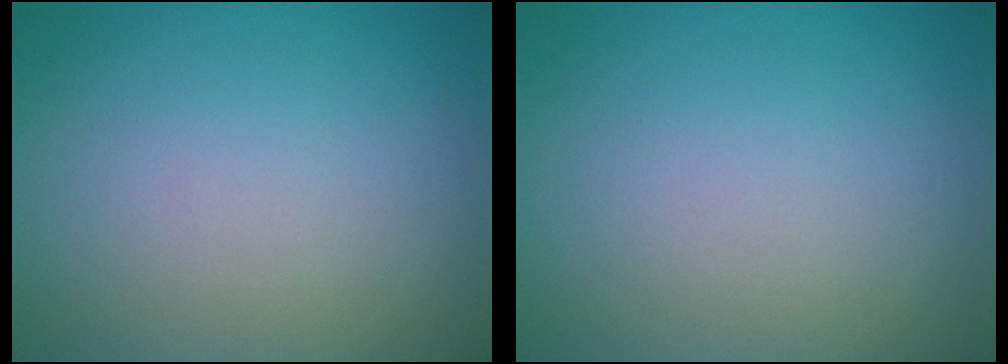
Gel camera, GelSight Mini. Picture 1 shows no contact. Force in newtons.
{"total": 0.0}